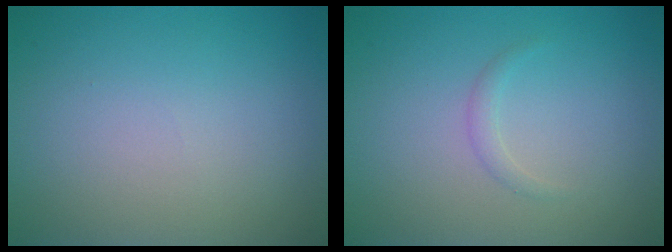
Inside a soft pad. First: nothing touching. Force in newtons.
{"total": 0.8, "press": 0.8, "slide": 0.0}